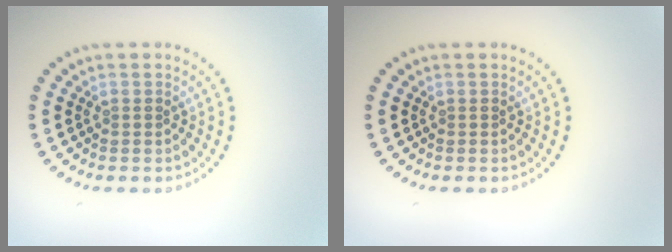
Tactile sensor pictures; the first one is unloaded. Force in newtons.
{"total": 0.0}